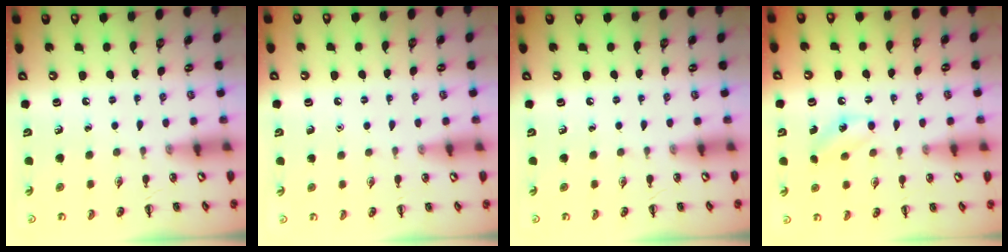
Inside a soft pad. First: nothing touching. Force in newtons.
{"total": 1.5, "press": 1.5, "slide": 0.1}
{"total": 0.0}
{"total": 6.2, "press": 6.0, "slide": 1.5}